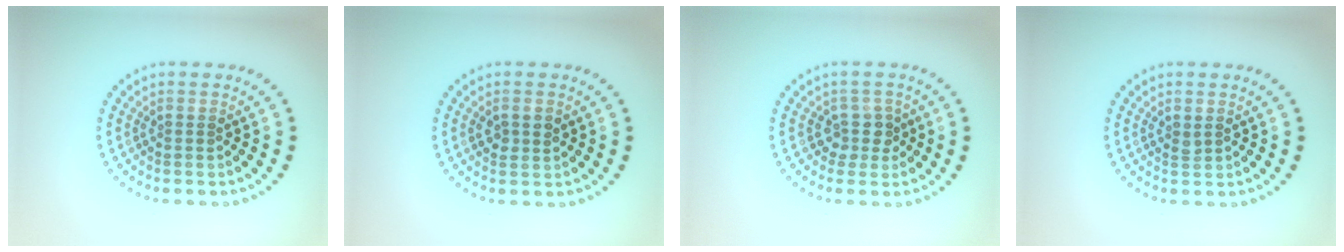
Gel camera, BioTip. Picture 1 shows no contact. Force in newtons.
{"total": 1.5, "press": 1.5, "slide": 0.1}
{"total": 2.0, "press": 1.5, "slide": 1.3}
{"total": 0.5, "press": 0.5, "slide": 0.3}